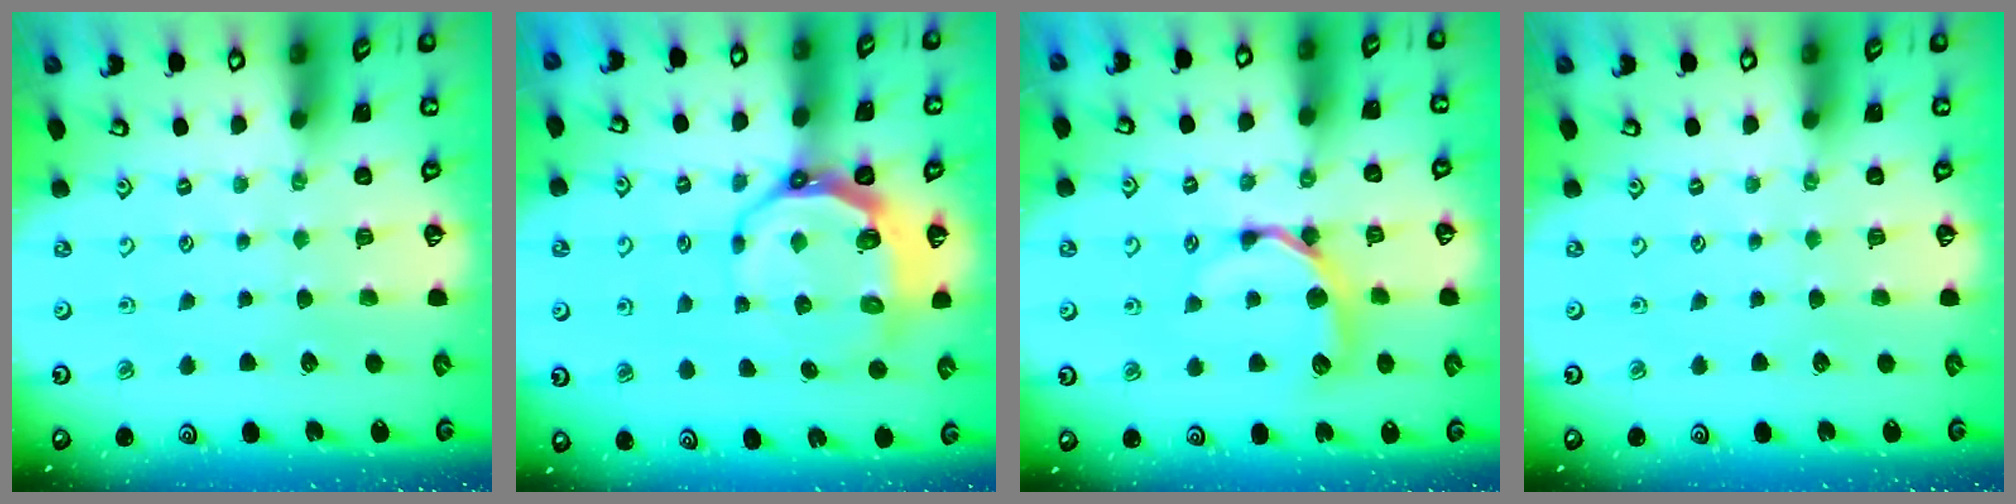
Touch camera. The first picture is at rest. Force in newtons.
{"total": 8.7, "press": 7.7, "slide": 4.1}
{"total": 10.1, "press": 10.0, "slide": 1.2}
{"total": 0.0}